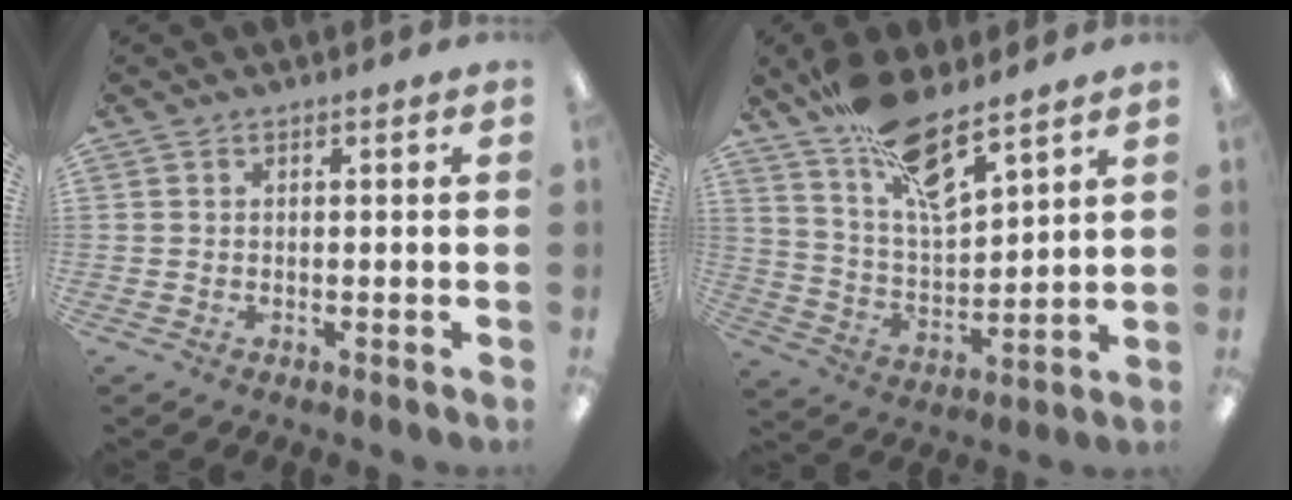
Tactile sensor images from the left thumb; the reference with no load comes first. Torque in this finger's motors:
{"motor_torque": [1.47, 0.05, 1.68, -1.09, 0.42]}